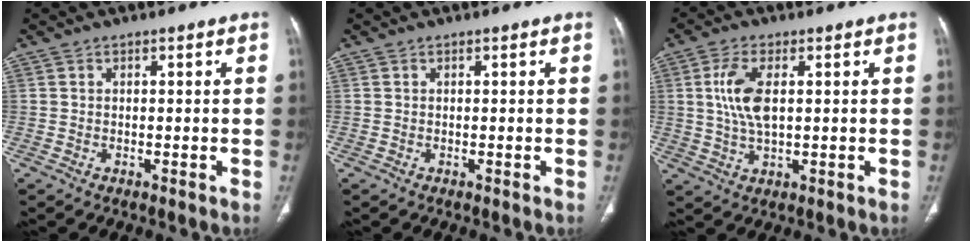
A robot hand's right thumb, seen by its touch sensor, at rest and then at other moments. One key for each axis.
{"total": 0.0}
{"total": 7.6, "fx": 1.4, "fy": 3.4, "fz": 6.7, "tx": -0.148, "ty": -0.004, "tz": 0.029}